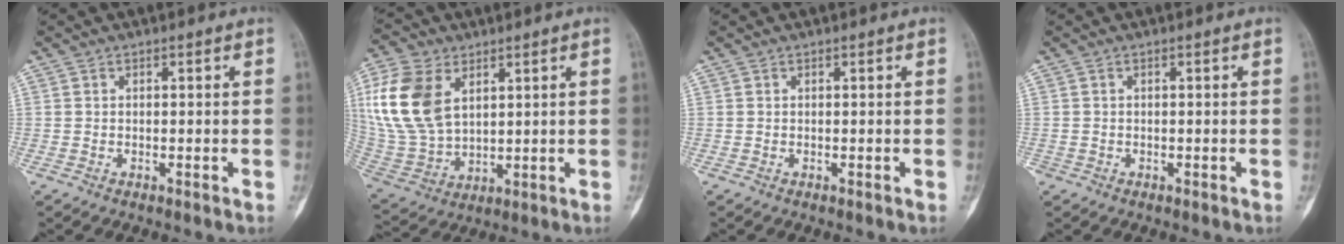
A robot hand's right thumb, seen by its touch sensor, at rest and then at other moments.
{"total": 16.4, "force": [5.5, 10.5, 11.3], "torque": [-0.231, -0.014, 0.116]}
{"total": 0.0}
{"total": 0.8, "force": [-0.3, 0.7, 0.0], "torque": [0.003, 0.005, -0.009]}